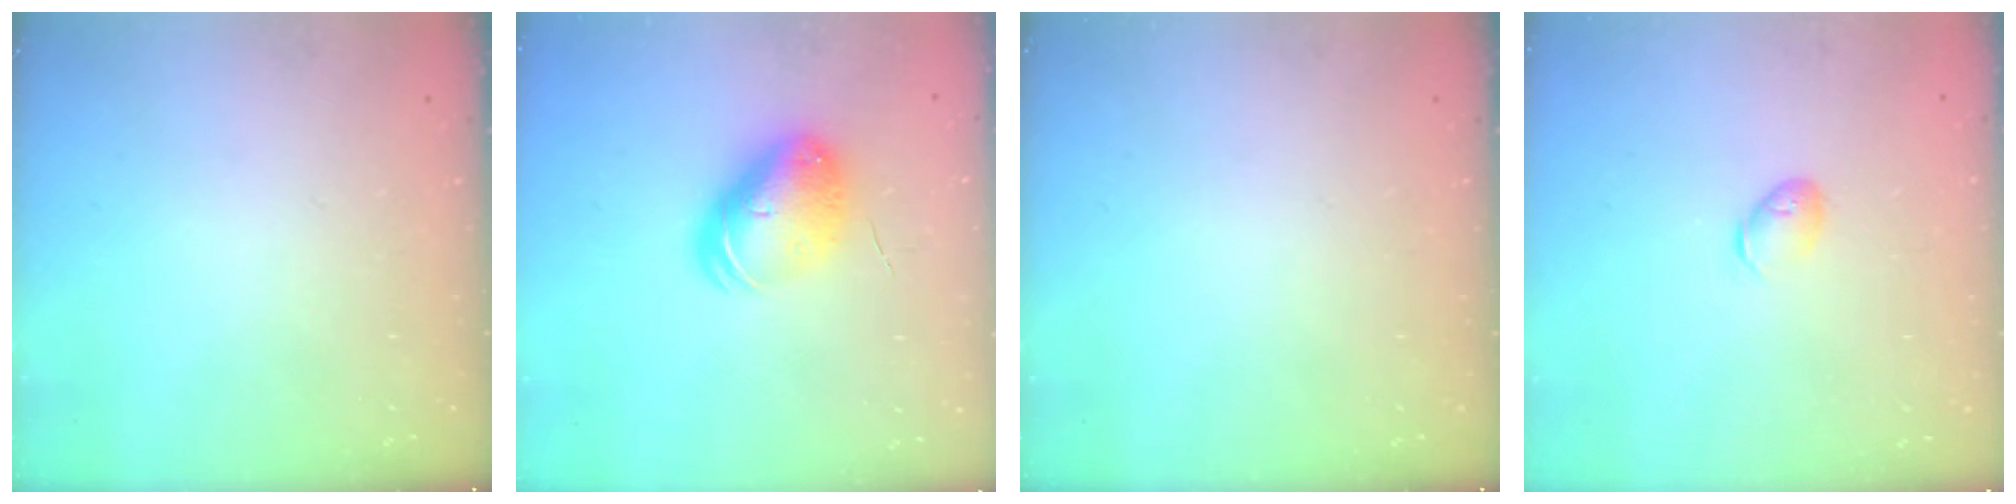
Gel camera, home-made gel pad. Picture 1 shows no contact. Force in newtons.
{"total": 9.3, "press": 9.1, "slide": 2.0}
{"total": 0.0}
{"total": 5.8, "press": 5.7, "slide": 0.9}